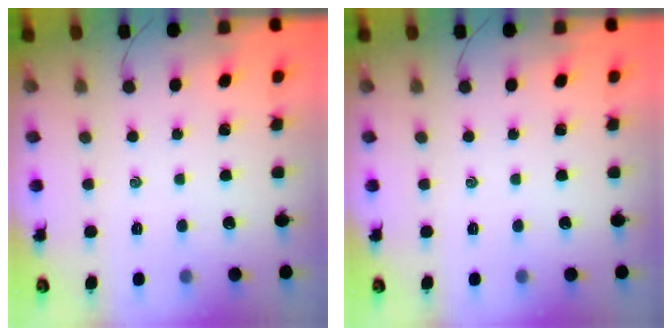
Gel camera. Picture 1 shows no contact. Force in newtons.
{"total": 0.0}